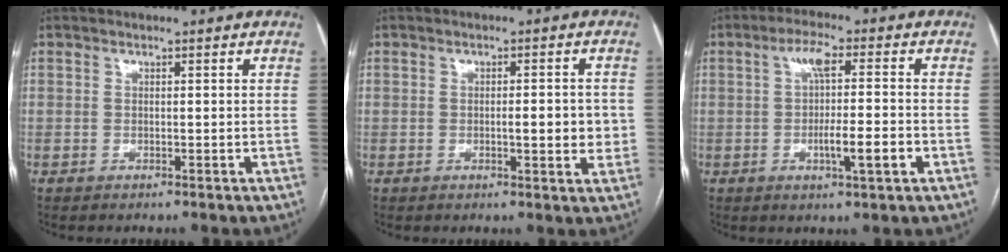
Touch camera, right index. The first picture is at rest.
{"total": 5.4, "force": [-0.5, 1.2, 5.2], "torque": [-0.077, -0.002, -0.007]}
{"total": 7.5, "force": [-1.5, 0.5, 7.3], "torque": [-0.126, 0.000, -0.026]}